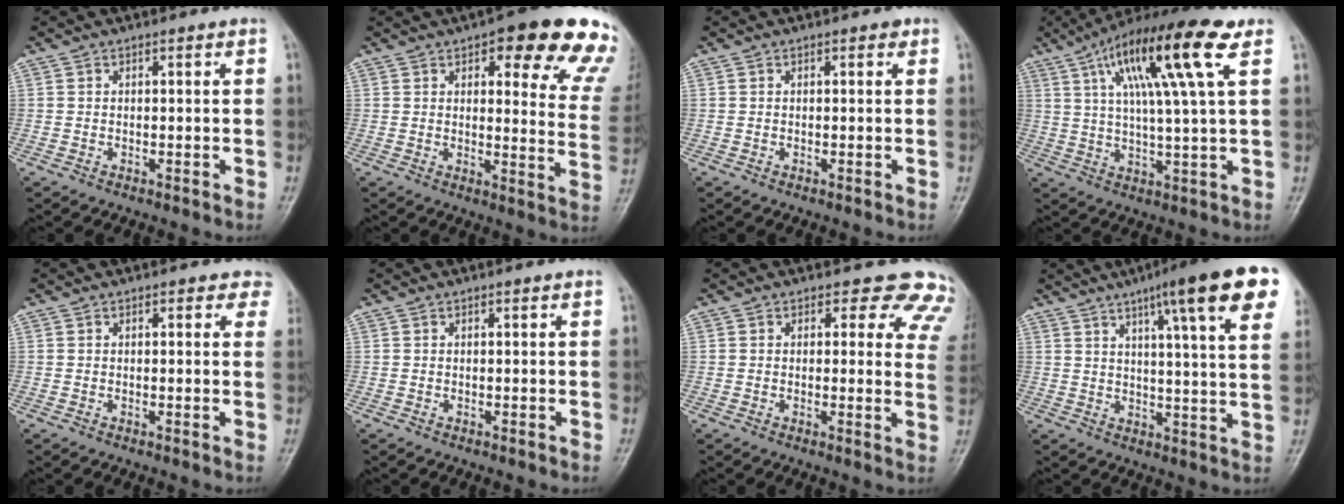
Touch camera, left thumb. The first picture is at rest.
{"total": 19.7, "force": [12.2, 6.1, 14.2], "torque": [-0.122, -0.041, 0.129]}
{"total": 0.6, "force": [0.3, 0.4, 0.3], "torque": [0.000, 0.000, -0.001]}
{"total": 17.3, "force": [7.1, 2.1, 15.6], "torque": [-0.272, 0.003, 0.115]}
{"total": 2.5, "force": [1.7, 1.6, 1.0], "torque": [0.019, -0.004, 0.004]}
{"total": 0.0}
{"total": 9.8, "force": [8.3, 4.7, 2.2], "torque": [0.035, -0.038, 0.055]}
{"total": 19.7, "force": [10.5, 2.6, 16.4], "torque": [-0.216, -0.019, 0.136]}